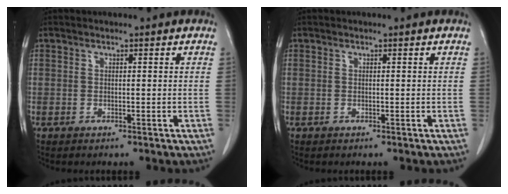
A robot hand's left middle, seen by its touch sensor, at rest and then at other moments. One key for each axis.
{"total": 0.0}